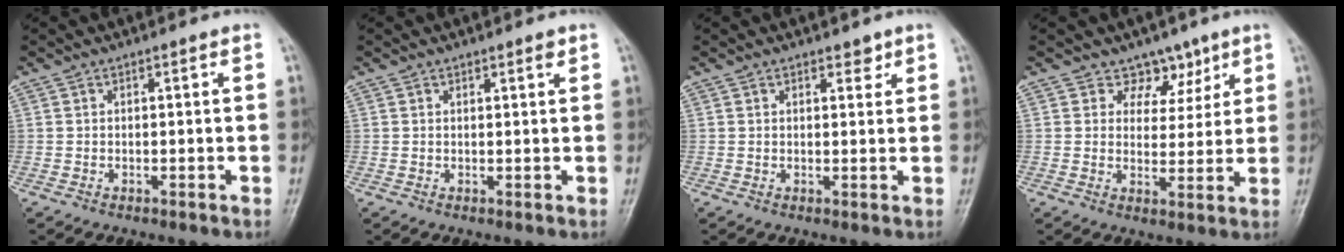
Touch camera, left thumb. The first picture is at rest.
{"total": 1.3, "force": [0.9, 0.4, 0.8], "torque": [-0.008, -0.004, 0.013]}
{"total": 2.4, "force": [1.7, 1.3, 1.2], "torque": [-0.001, -0.008, 0.022]}
{"total": 5.9, "force": [4.0, 4.2, 1.1], "torque": [0.023, -0.021, 0.062]}